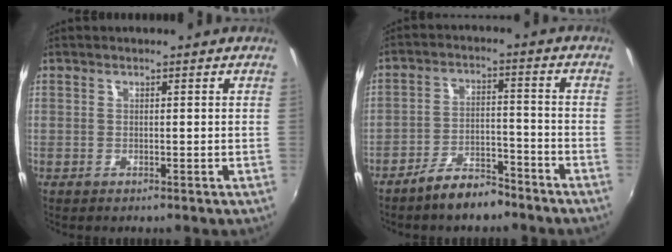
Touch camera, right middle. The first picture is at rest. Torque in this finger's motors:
{"motor_torque": [1.02, -1.12, 0.32, 0.11]}